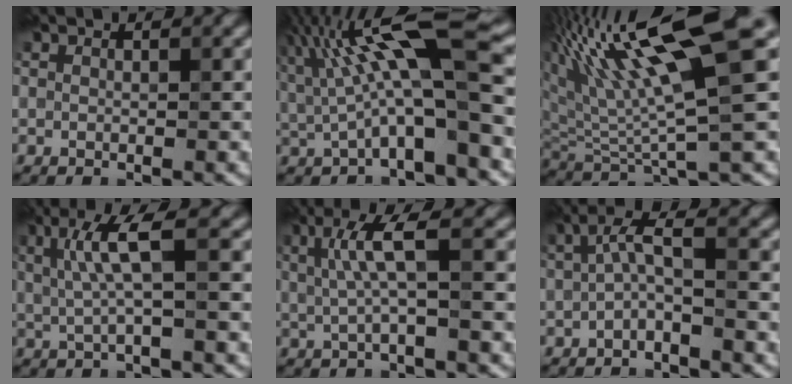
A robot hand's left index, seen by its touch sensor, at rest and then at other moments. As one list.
[{"total": 8.9, "force": [1.1, 1.4, 8.8], "torque": [-0.179, 0.008, 0.048]}, {"total": 9.7, "force": [3.7, 1.3, 8.9], "torque": [-0.191, 0.001, 0.098]}, {"total": 2.7, "force": [-0.1, -0.7, 2.6], "torque": [-0.089, -0.005, 0.034]}, {"total": 2.3, "force": [-0.2, -0.7, 2.2], "torque": [-0.079, -0.003, 0.030]}, {"total": 1.5, "force": [-0.6, -0.4, 1.3], "torque": [-0.060, -0.001, 0.015]}]